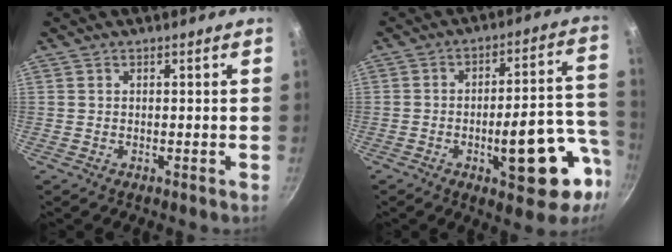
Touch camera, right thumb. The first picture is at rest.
{"total": 17.5, "force": [-6.4, 6.6, 14.9], "torque": [-0.161, 0.044, -0.082]}